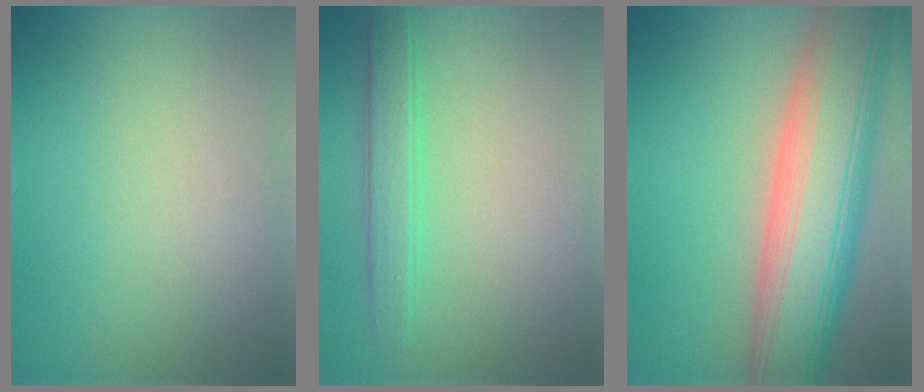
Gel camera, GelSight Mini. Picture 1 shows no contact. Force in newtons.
{"total": 2.7, "press": 2.7, "slide": 0.1}
{"total": 12.0, "press": 12.0, "slide": 1.0}